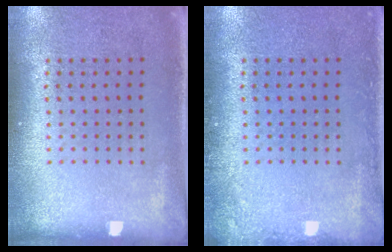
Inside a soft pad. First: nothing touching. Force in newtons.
{"total": 1.2, "press": 1.2, "slide": 0.2}